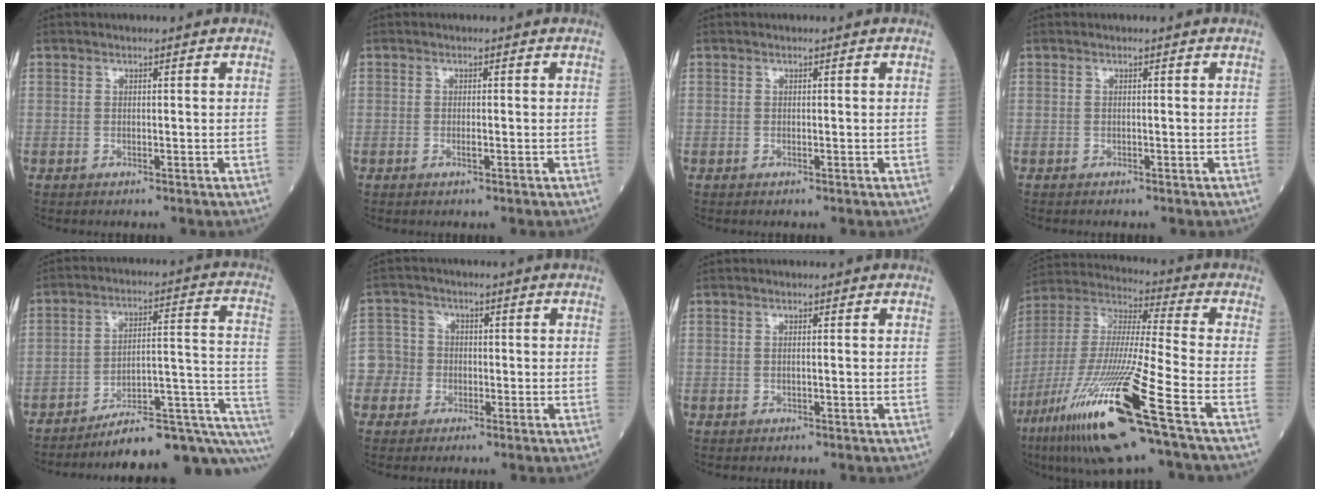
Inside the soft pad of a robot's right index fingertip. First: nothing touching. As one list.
[{"total": 0.7, "force": [-0.3, 0.0, 0.7], "torque": [-0.016, 0.000, -0.004]}, {"total": 0.0}, {"total": 0.0}, {"total": 17.6, "force": [-13.6, 2.9, 10.8], "torque": [-0.074, 0.062, -0.186]}, {"total": 5.0, "force": [-2.2, 4.5, 0.3], "torque": [-0.003, 0.016, -0.052]}, {"total": 0.0}, {"total": 22.6, "force": [-11.5, 0.2, 19.5], "torque": [-0.405, -0.060, -0.218]}]